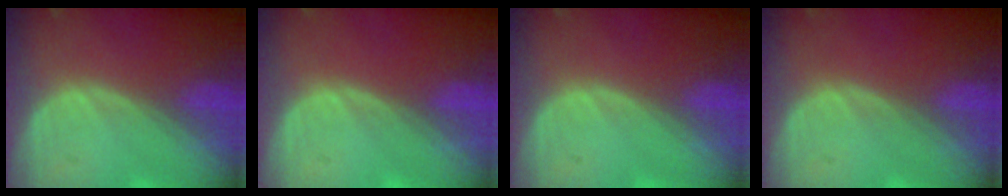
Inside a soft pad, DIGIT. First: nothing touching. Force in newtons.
{"total": 0.0}
{"total": 0.0}
{"total": 0.0}